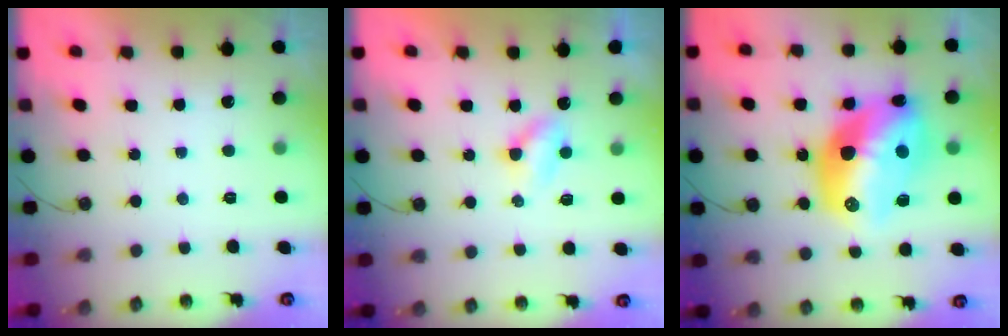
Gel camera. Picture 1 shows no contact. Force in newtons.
{"total": 3.1, "press": 3.1, "slide": 0.4}
{"total": 22.0, "press": 21.5, "slide": 5.0}